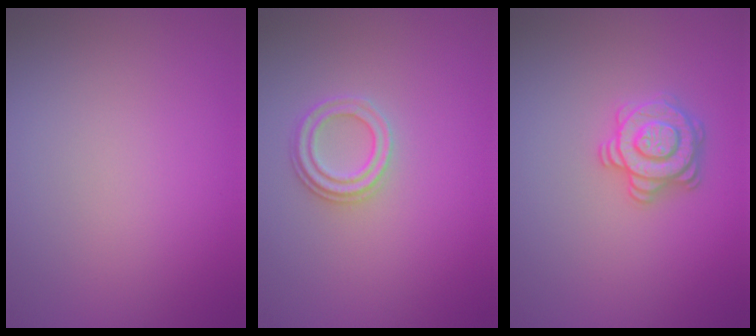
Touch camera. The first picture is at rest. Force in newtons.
{"total": 2.3, "press": 2.1, "slide": 1.0}
{"total": 2.9, "press": 2.8, "slide": 0.4}